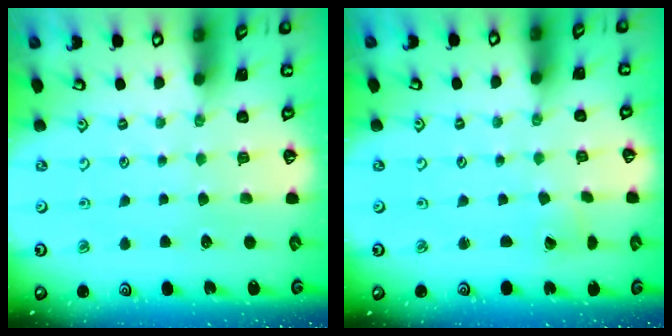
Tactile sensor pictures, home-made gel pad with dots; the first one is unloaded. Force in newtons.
{"total": 1.8, "press": 1.7, "slide": 0.1}